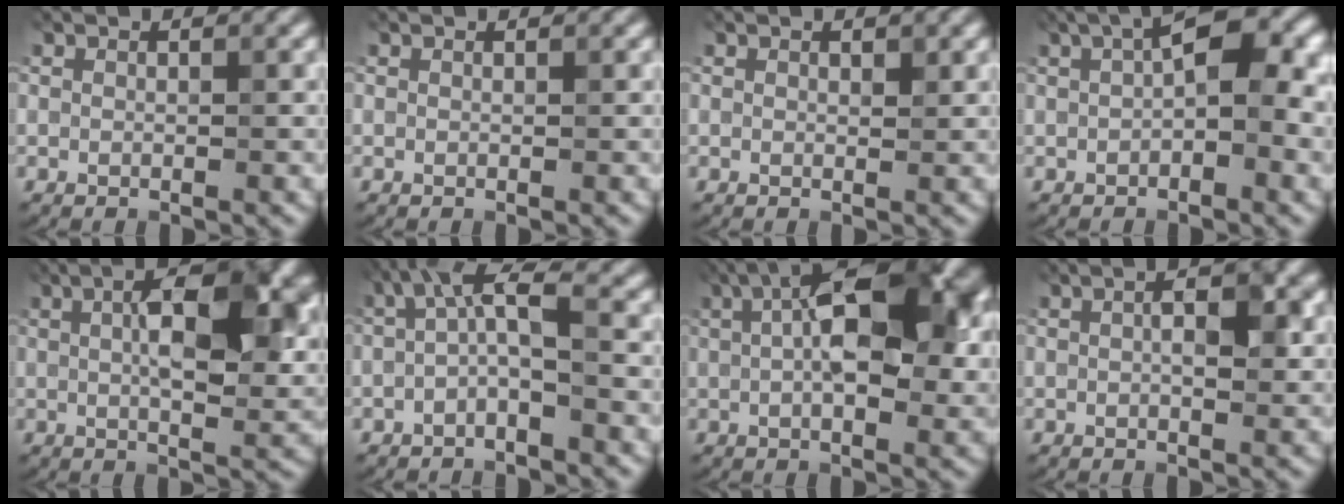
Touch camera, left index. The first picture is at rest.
{"total": 0.0}
{"total": 0.7, "force": [0.4, 0.3, 0.5], "torque": [-0.012, 0.003, 0.007]}
{"total": 6.5, "force": [1.1, 2.3, 5.9], "torque": [-0.084, 0.021, 0.011]}
{"total": 9.2, "force": [2.1, 3.9, 8.0], "torque": [-0.126, 0.012, 0.030]}
{"total": 3.7, "force": [-0.3, 0.7, 3.7], "torque": [-0.074, 0.023, -0.018]}
{"total": 11.7, "force": [2.7, 5.1, 10.2], "torque": [-0.153, 0.024, 0.036]}
{"total": 3.0, "force": [0.5, 1.2, 2.7], "torque": [-0.043, 0.007, 0.005]}